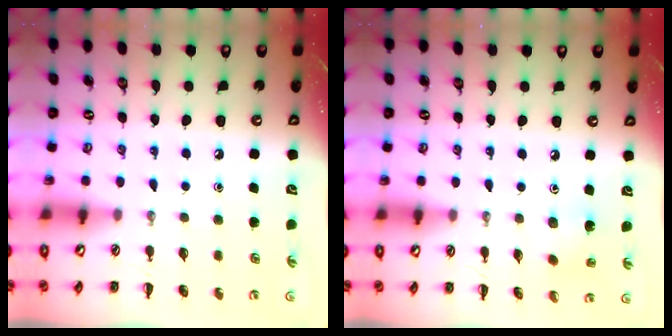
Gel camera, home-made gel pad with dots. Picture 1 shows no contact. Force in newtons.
{"total": 1.8, "press": 1.6, "slide": 0.7}